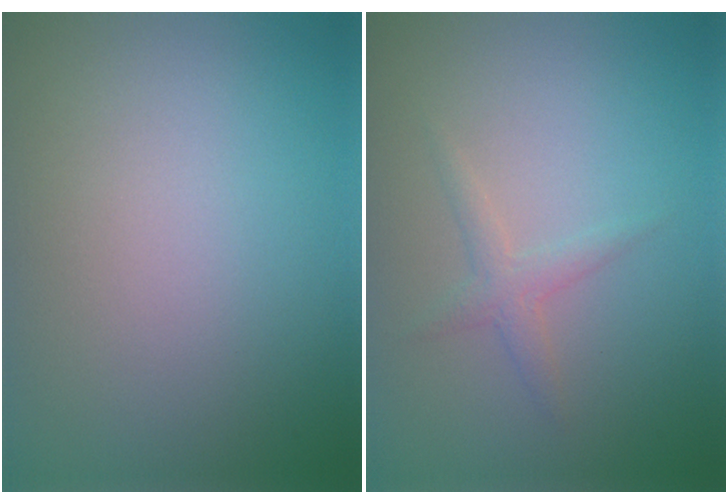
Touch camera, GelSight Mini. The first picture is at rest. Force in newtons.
{"total": 1.6, "press": 1.6, "slide": 0.0}